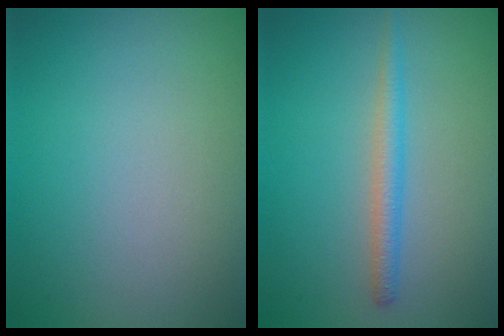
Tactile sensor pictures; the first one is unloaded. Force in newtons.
{"total": 2.1, "press": 2.1, "slide": 0.1}